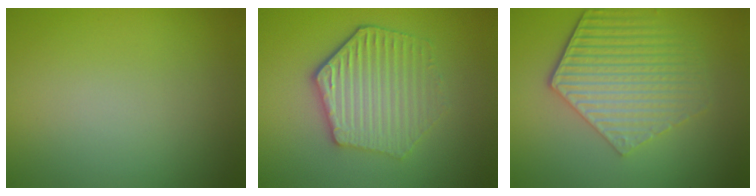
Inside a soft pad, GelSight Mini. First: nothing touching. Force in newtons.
{"total": 5.3, "press": 4.3, "slide": 3.0}
{"total": 5.8, "press": 4.4, "slide": 3.8}